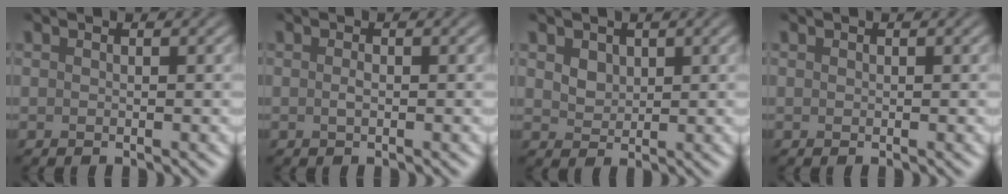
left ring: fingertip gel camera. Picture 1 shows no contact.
{"total": 0.5, "force": [-0.1, 0.1, 0.5], "torque": [-0.012, 0.000, -0.003]}
{"total": 1.9, "force": [1.0, 1.4, 0.9], "torque": [-0.022, 0.001, 0.020]}
{"total": 0.0}